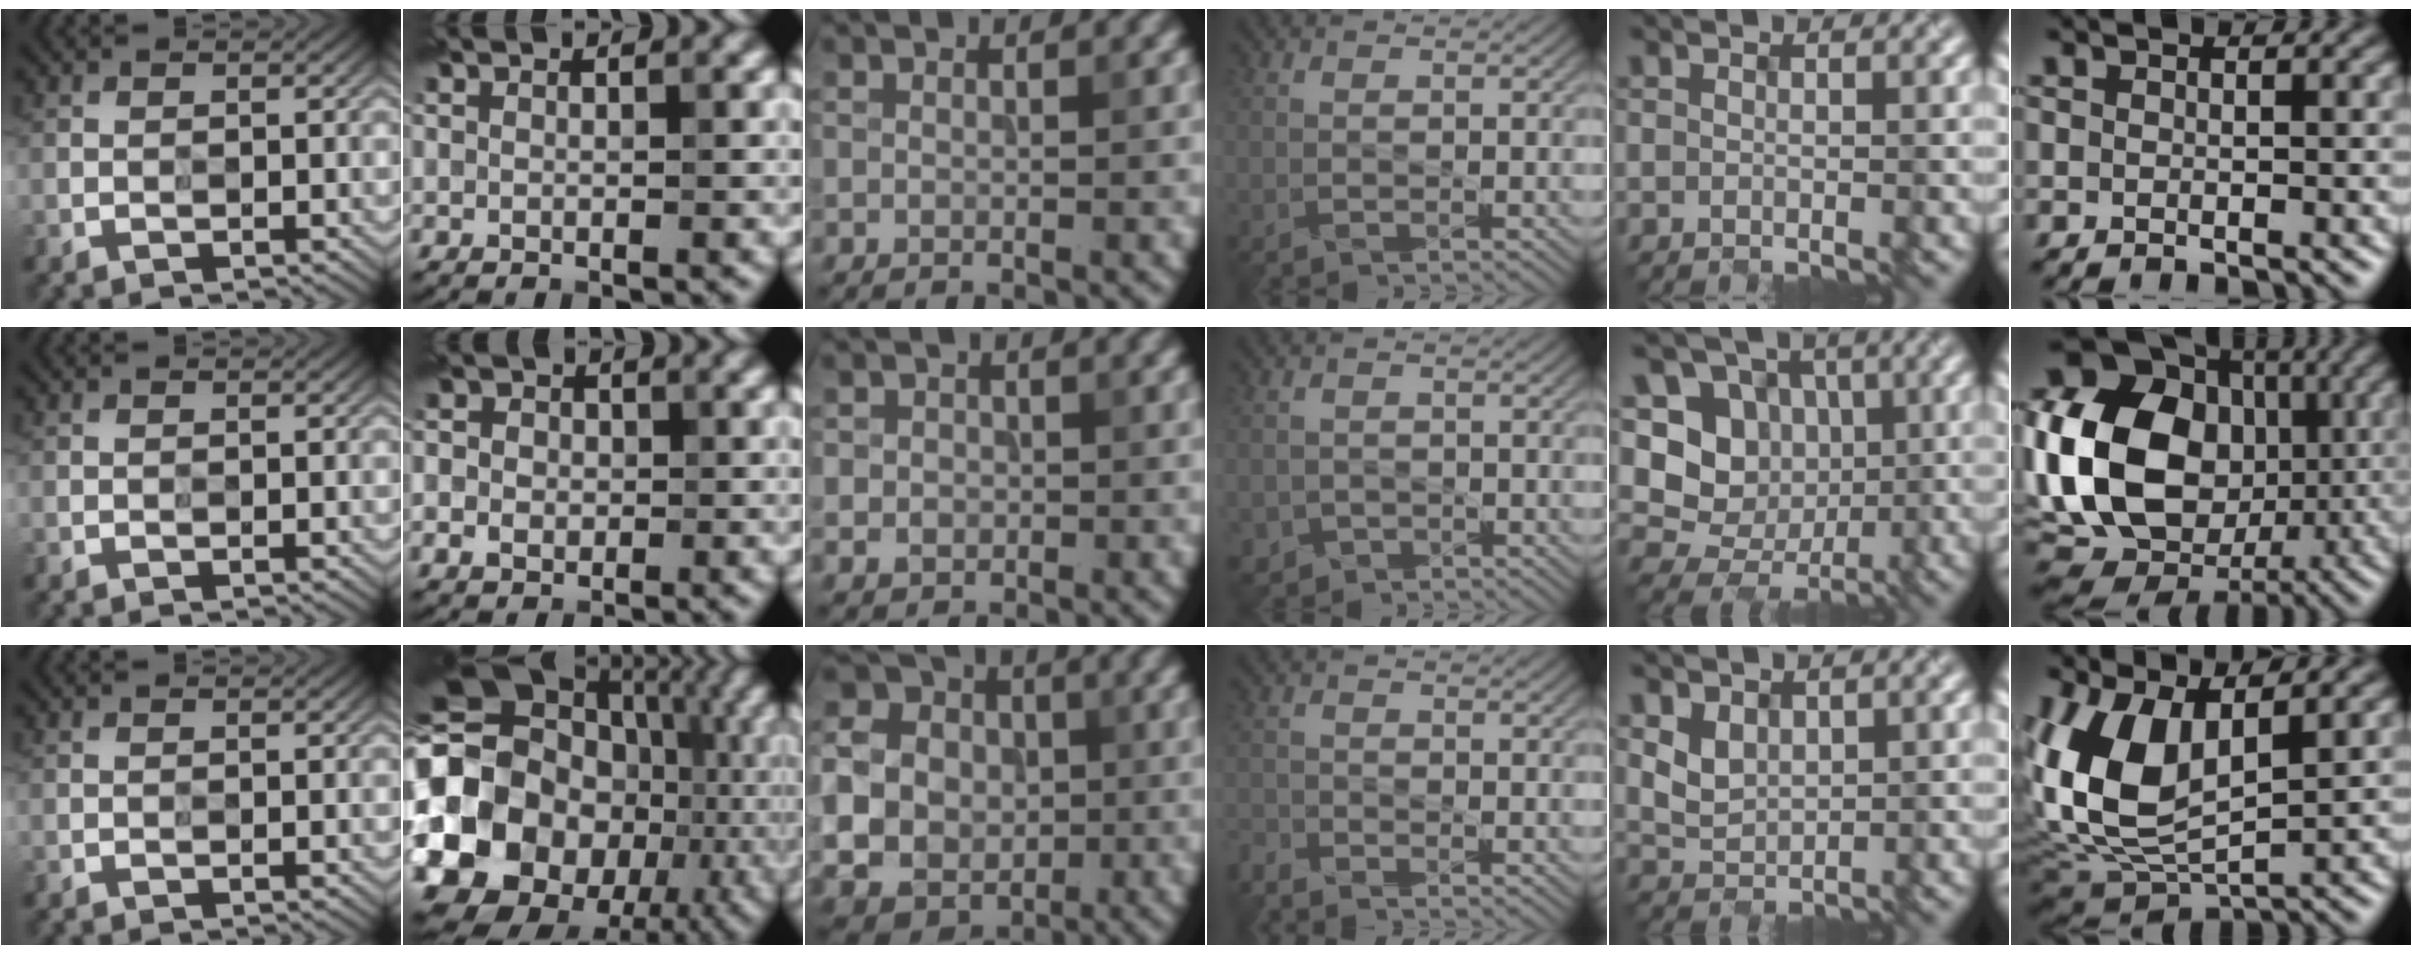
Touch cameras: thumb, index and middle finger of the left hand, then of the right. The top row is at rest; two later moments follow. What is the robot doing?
{"motion": "wipe", "object": "whiteboard"}